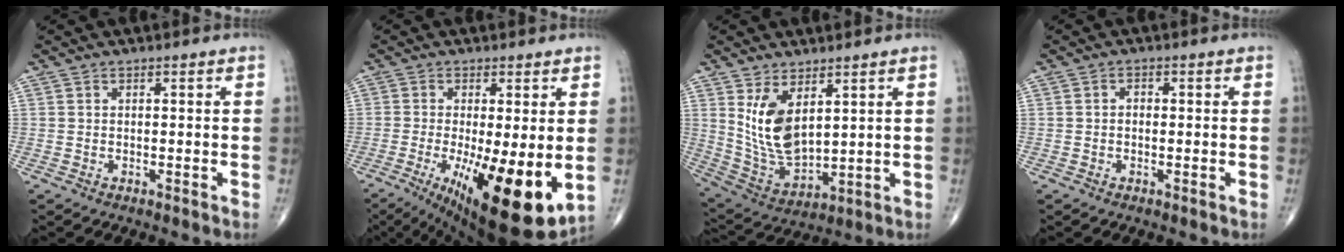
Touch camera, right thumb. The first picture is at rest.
{"total": 17.1, "force": [-3.9, 4.9, 16.0], "torque": [-0.232, -0.030, -0.041]}
{"total": 11.3, "force": [4.0, 5.7, 8.9], "torque": [-0.157, -0.030, 0.097]}
{"total": 1.1, "force": [-0.1, 0.8, 0.8], "torque": [-0.009, 0.004, -0.004]}